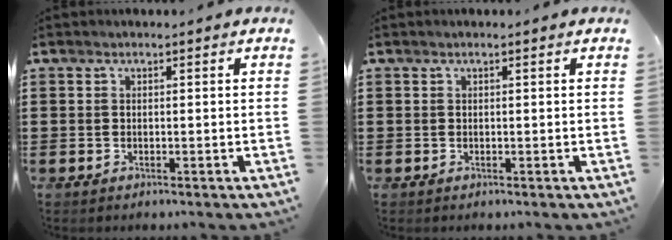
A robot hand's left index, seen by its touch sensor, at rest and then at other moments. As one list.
[{"total": 0.0}]